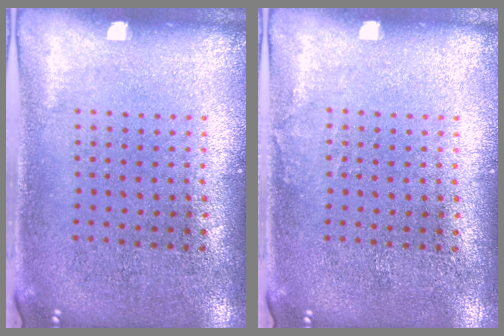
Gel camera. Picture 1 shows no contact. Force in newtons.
{"total": 0.5, "press": 0.5, "slide": 0.1}